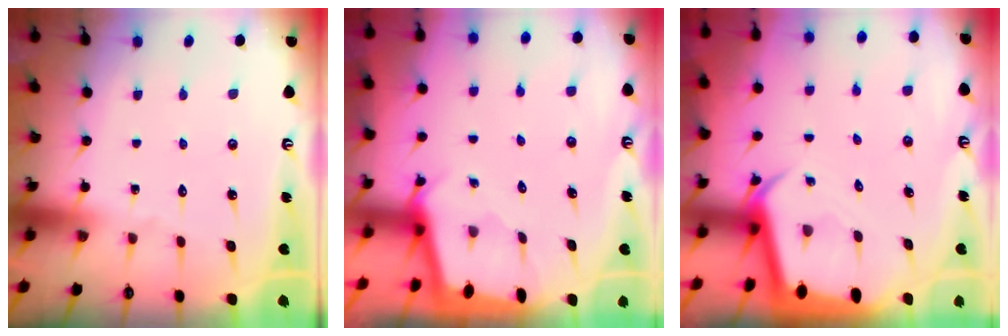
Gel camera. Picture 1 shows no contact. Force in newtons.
{"total": 1.7, "press": 1.7, "slide": 0.0}
{"total": 3.3, "press": 3.3, "slide": 0.3}